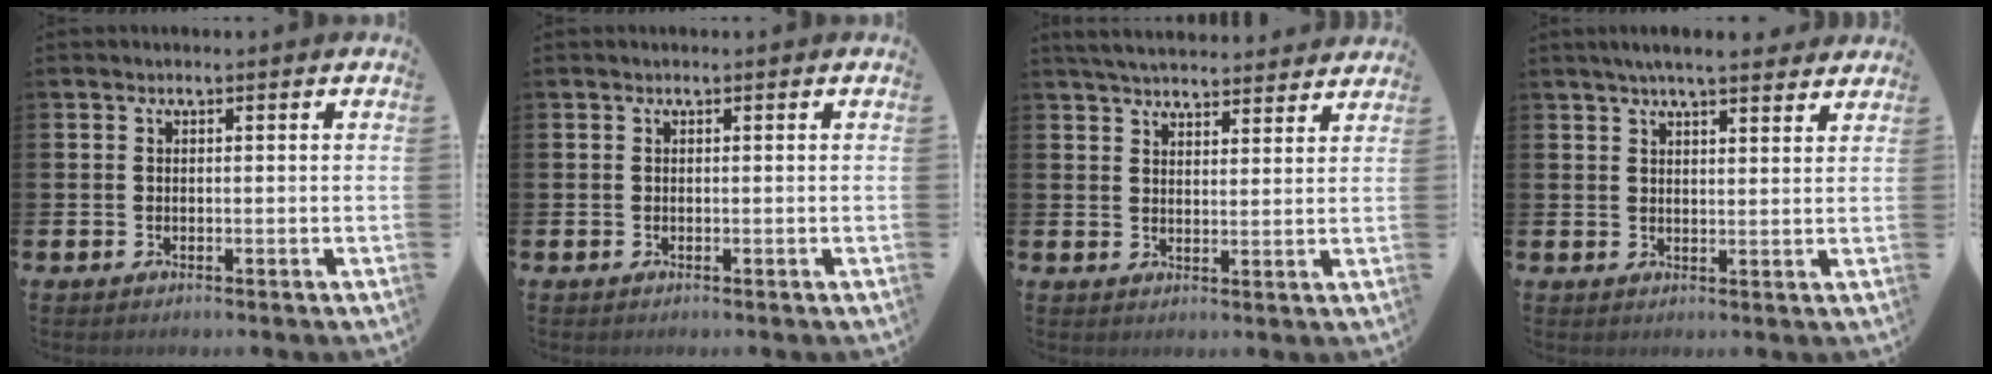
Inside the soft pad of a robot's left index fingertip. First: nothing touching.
{"total": 0.0}
{"total": 4.8, "force": [4.8, 0.5, 0.7], "torque": [-0.022, -0.026, 0.085]}
{"total": 4.9, "force": [4.6, 0.4, 1.8], "torque": [-0.036, -0.016, 0.081]}